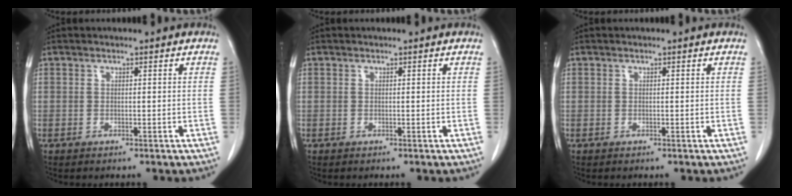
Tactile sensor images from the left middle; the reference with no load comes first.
{"total": 0.0}
{"total": 0.0}